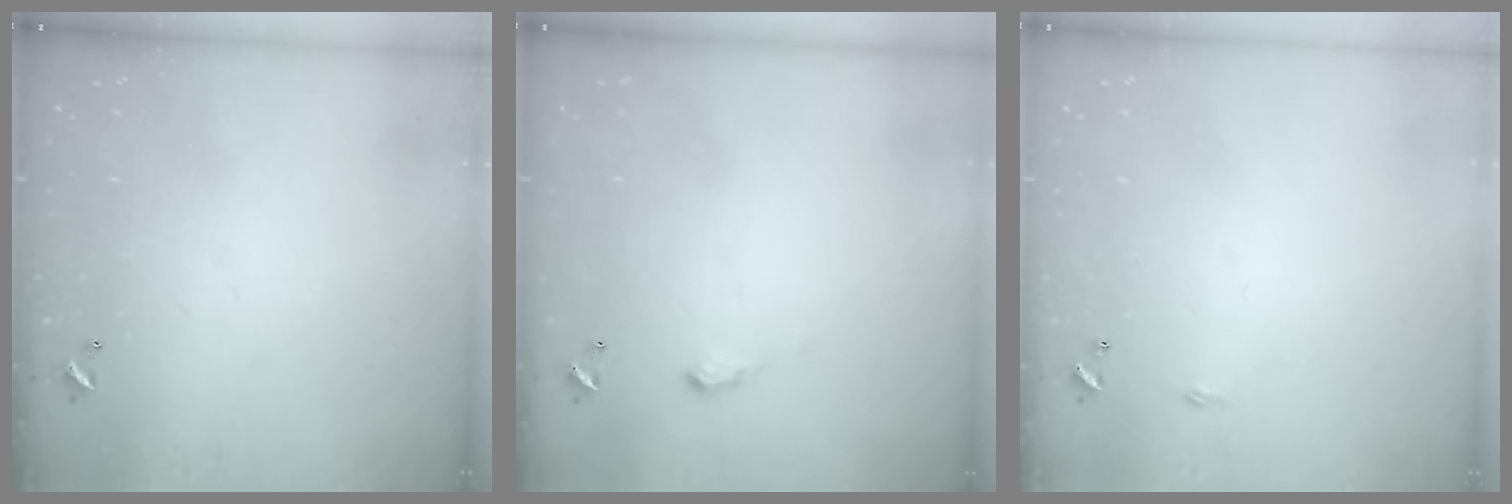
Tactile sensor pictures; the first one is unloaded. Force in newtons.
{"total": 2.0, "press": 2.0, "slide": 0.3}
{"total": 2.2, "press": 2.1, "slide": 0.4}